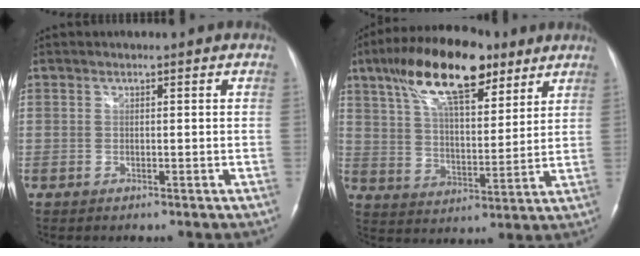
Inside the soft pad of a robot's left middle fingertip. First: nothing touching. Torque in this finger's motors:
{"motor_torque": [1.56, -0.58, 0.23, 0.21]}